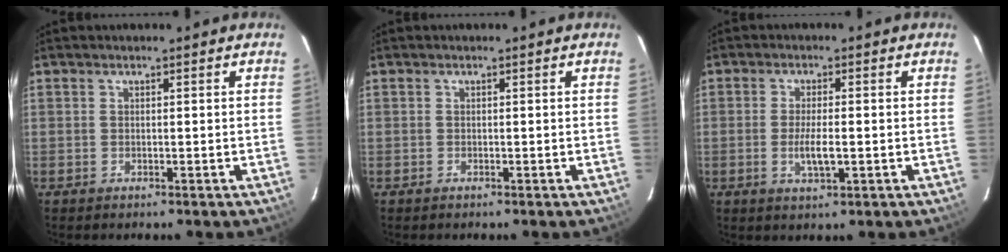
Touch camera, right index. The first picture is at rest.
{"total": 0.0}
{"total": 4.6, "force": [-1.0, 1.0, 4.4], "torque": [-0.083, -0.005, -0.016]}